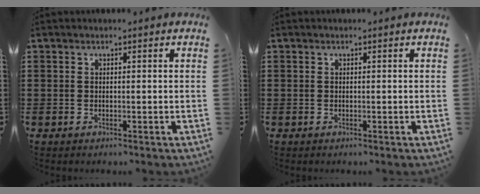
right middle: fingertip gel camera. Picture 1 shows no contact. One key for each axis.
{"total": 0.0}